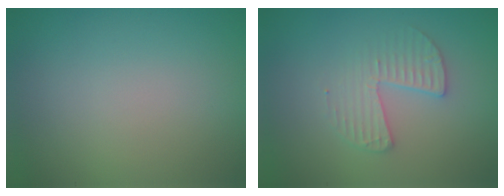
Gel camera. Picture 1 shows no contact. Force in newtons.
{"total": 2.7, "press": 2.7, "slide": 0.3}